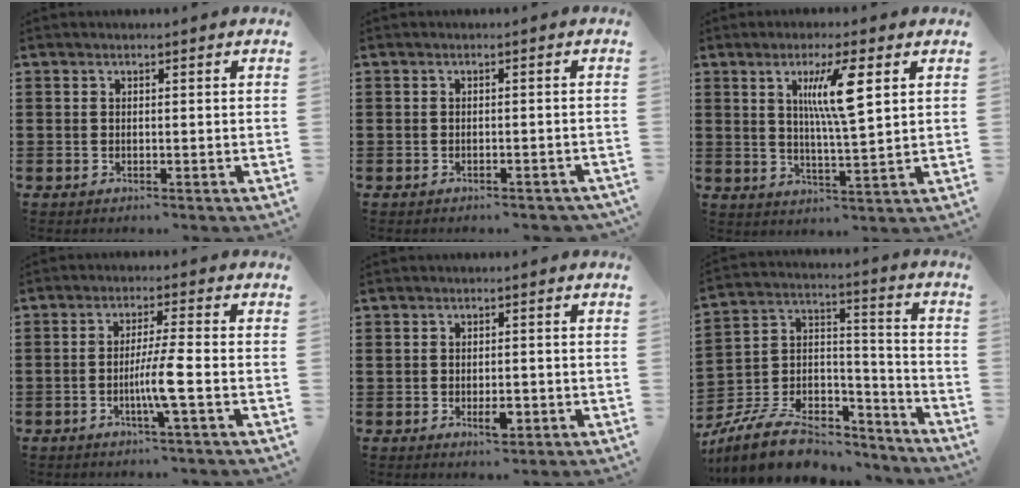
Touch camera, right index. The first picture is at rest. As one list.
[{"total": 1.0, "force": [-1.0, 0.2, 0.3], "torque": [-0.010, -0.004, -0.019]}, {"total": 8.1, "force": [3.0, 1.3, 7.5], "torque": [-0.145, 0.002, 0.045]}, {"total": 5.5, "force": [-1.5, -0.4, 5.3], "torque": [-0.098, -0.012, -0.033]}, {"total": 2.7, "force": [-0.7, 1.4, 2.2], "torque": [-0.041, 0.001, -0.012]}, {"total": 10.2, "force": [-7.7, 4.6, 4.9], "torque": [-0.109, 0.020, -0.145]}]